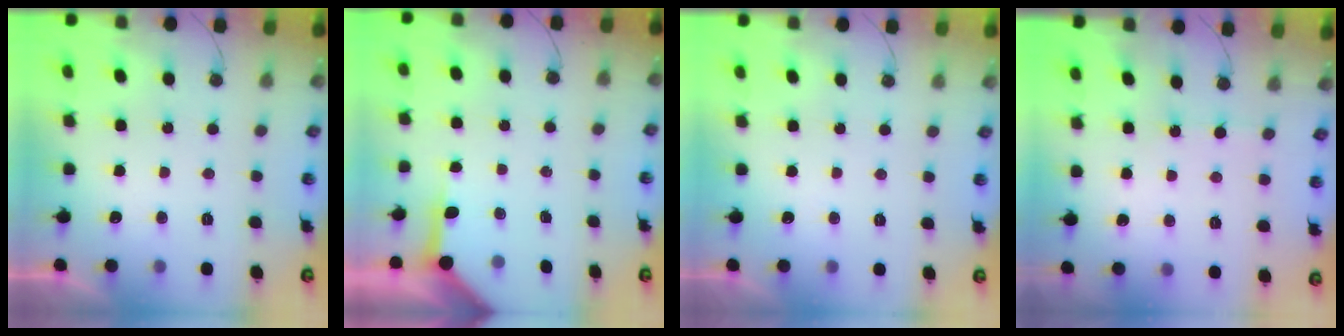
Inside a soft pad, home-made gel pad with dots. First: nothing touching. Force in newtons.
{"total": 6.5, "press": 6.5, "slide": 0.4}
{"total": 0.0}
{"total": 2.4, "press": 2.4, "slide": 0.3}